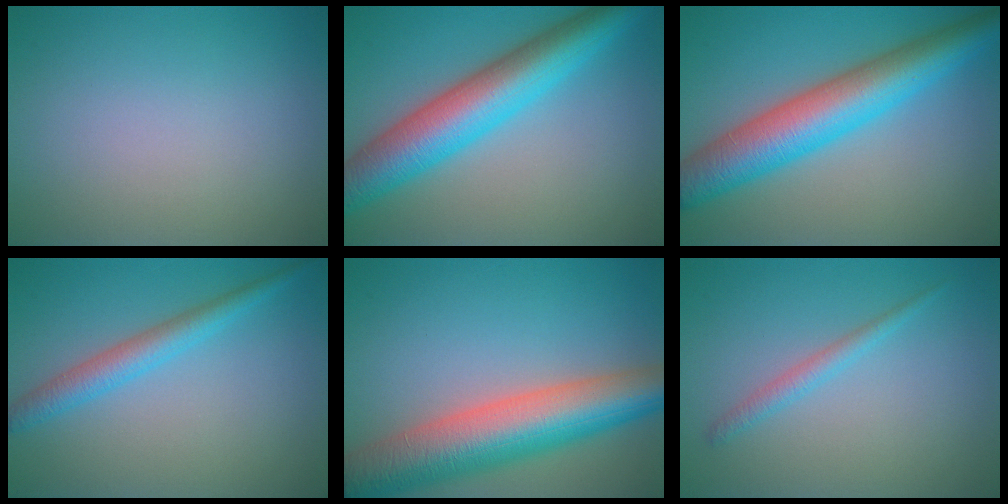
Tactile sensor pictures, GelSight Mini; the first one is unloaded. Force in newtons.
{"total": 8.9, "press": 8.9, "slide": 0.2}
{"total": 8.8, "press": 8.8, "slide": 0.1}
{"total": 3.0, "press": 3.0, "slide": 0.1}
{"total": 10.0, "press": 10.0, "slide": 0.4}
{"total": 1.6, "press": 1.6, "slide": 0.2}